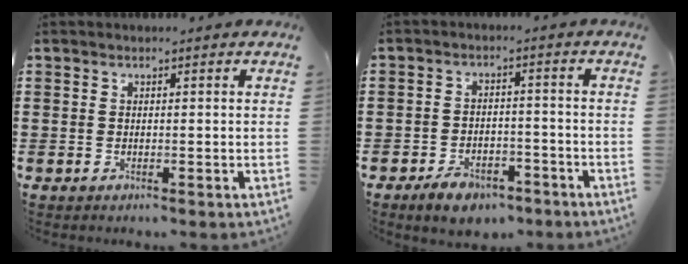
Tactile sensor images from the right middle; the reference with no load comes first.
{"total": 4.3, "force": [-3.6, 1.9, 1.4], "torque": [-0.031, 0.011, -0.072]}